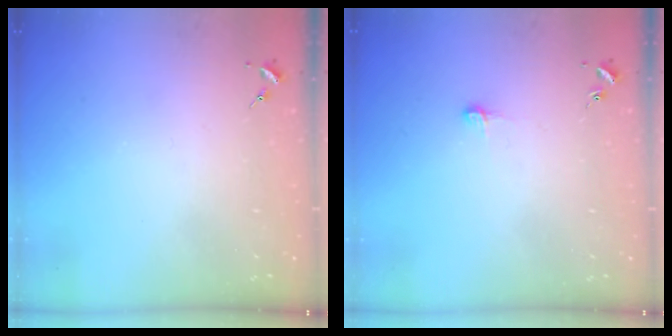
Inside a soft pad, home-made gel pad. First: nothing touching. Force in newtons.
{"total": 5.4, "press": 5.4, "slide": 0.5}